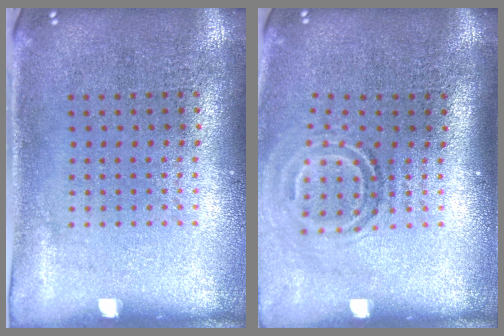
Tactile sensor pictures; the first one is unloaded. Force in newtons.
{"total": 1.7, "press": 1.1, "slide": 1.3}